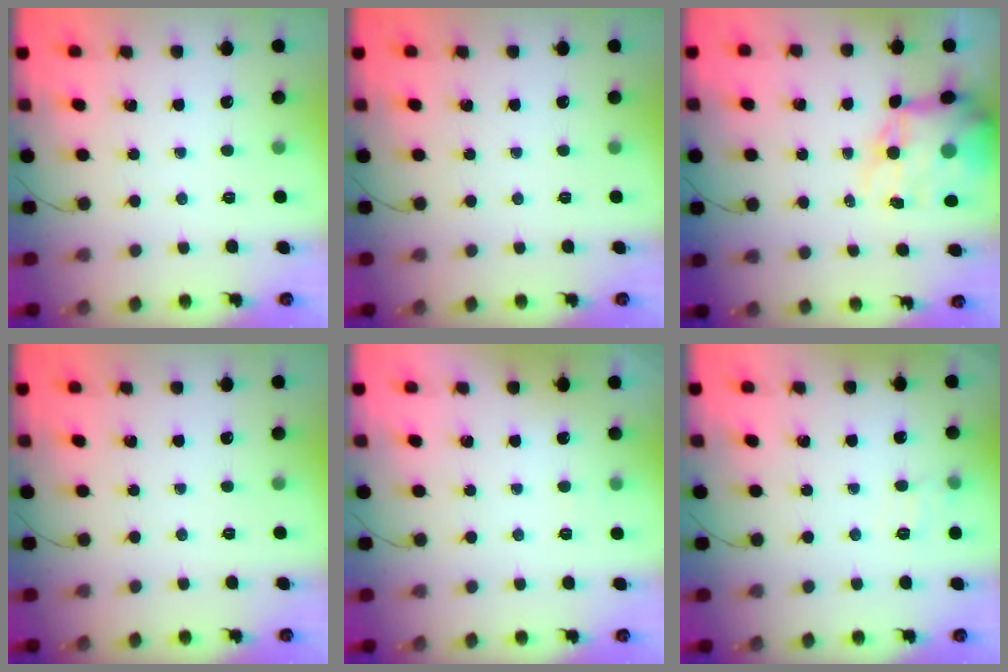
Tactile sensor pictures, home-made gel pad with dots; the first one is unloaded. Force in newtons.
{"total": 0.0}
{"total": 14.5, "press": 14.0, "slide": 3.8}
{"total": 0.0}
{"total": 1.8, "press": 1.3, "slide": 1.1}
{"total": 7.1, "press": 6.9, "slide": 1.7}